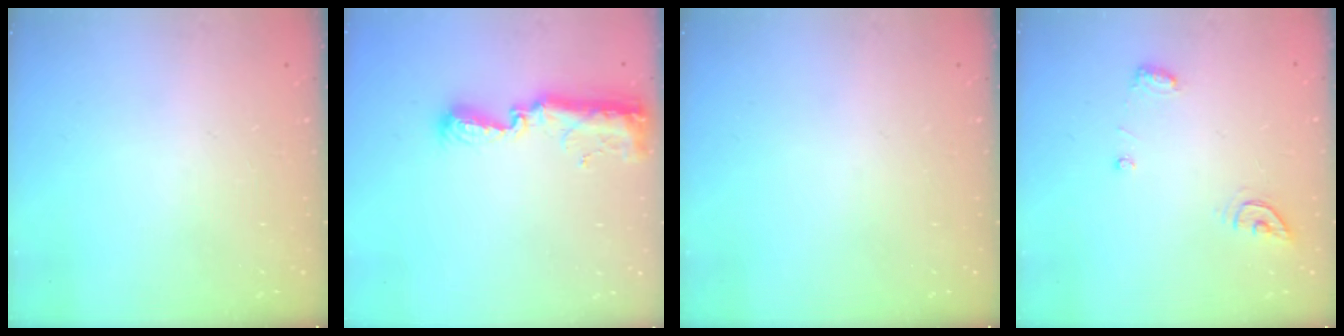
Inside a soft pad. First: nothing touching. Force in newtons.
{"total": 12.8, "press": 11.4, "slide": 5.9}
{"total": 0.0}
{"total": 6.4, "press": 6.4, "slide": 0.6}